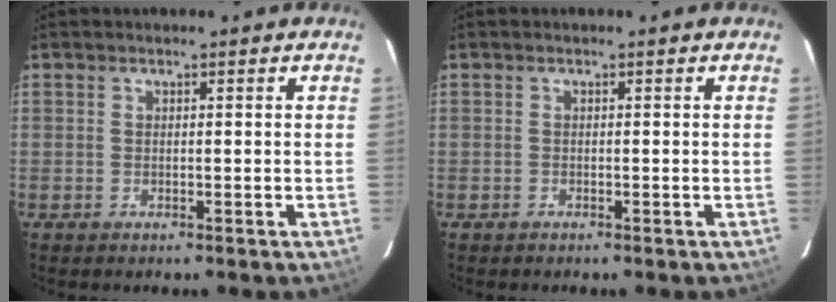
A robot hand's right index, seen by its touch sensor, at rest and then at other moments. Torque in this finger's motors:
{"motor_torque": [0.02, -0.02, 0.01, 0.01]}